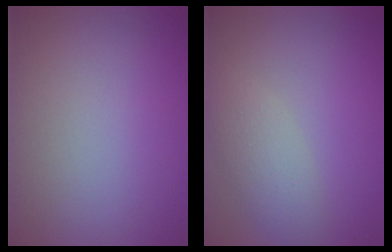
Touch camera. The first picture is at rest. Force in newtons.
{"total": 2.6, "press": 2.6, "slide": 0.2}